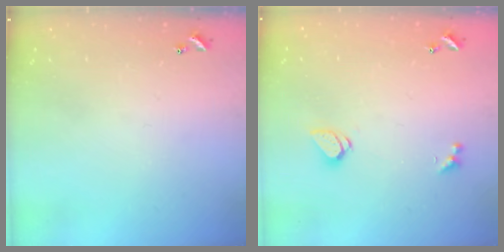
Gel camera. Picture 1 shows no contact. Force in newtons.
{"total": 1.5, "press": 1.4, "slide": 0.5}